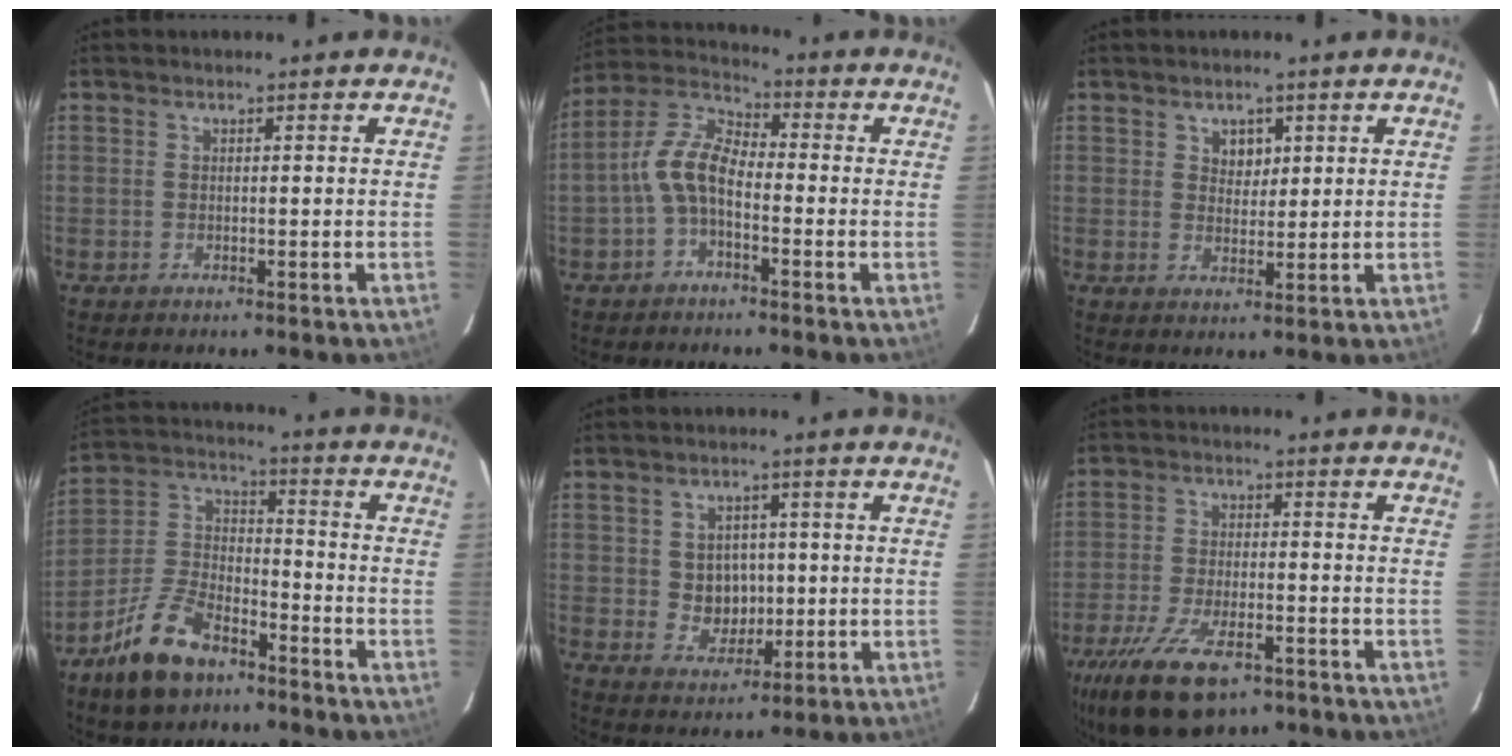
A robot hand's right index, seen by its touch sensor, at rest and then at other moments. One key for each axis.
{"total": 7.8, "fx": -2.5, "fy": 3.8, "fz": 6.3, "tx": -0.137, "ty": 0.020, "tz": -0.056}
{"total": 3.0, "fx": 1.4, "fy": 2.4, "fz": 1.2, "tx": -0.012, "ty": 0.005, "tz": 0.026}
{"total": 13.3, "fx": -8.7, "fy": 6.5, "fz": 7.5, "tx": -0.166, "ty": 0.017, "tz": -0.162}
{"total": 5.9, "fx": 0.2, "fy": 5.2, "fz": 2.7, "tx": -0.049, "ty": 0.008, "tz": 0.015}
{"total": 15.8, "fx": -10.1, "fy": 6.6, "fz": 10.2, "tx": -0.228, "ty": -0.039, "tz": -0.176}